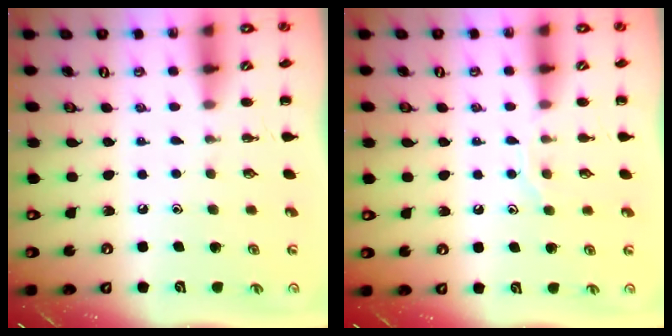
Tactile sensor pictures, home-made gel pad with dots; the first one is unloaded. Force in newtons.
{"total": 7.0, "press": 7.0, "slide": 0.8}